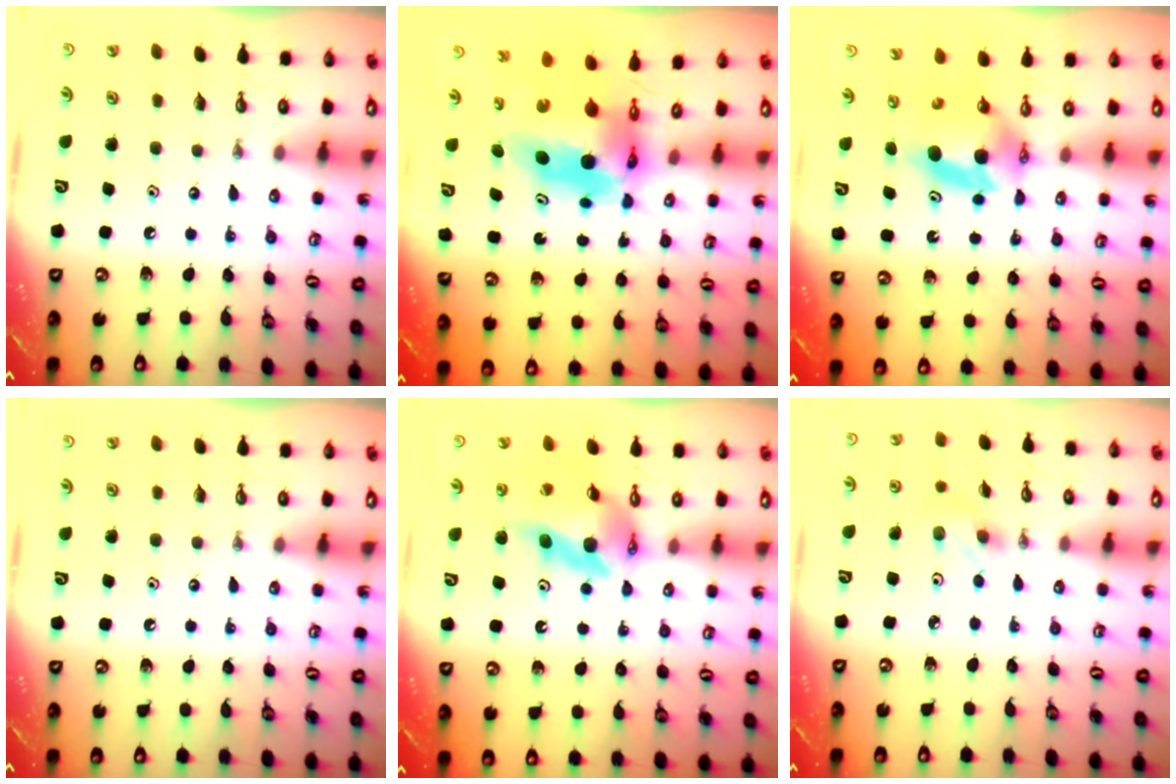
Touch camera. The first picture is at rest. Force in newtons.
{"total": 7.5, "press": 7.5, "slide": 0.6}
{"total": 6.6, "press": 6.2, "slide": 2.4}
{"total": 0.0}
{"total": 12.6, "press": 12.5, "slide": 1.6}
{"total": 2.6, "press": 2.3, "slide": 1.1}